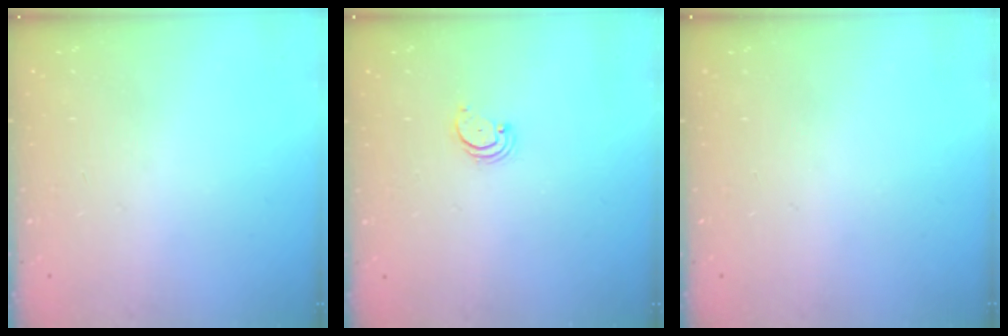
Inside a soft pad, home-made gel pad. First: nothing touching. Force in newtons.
{"total": 2.2, "press": 2.2, "slide": 0.2}
{"total": 0.0}